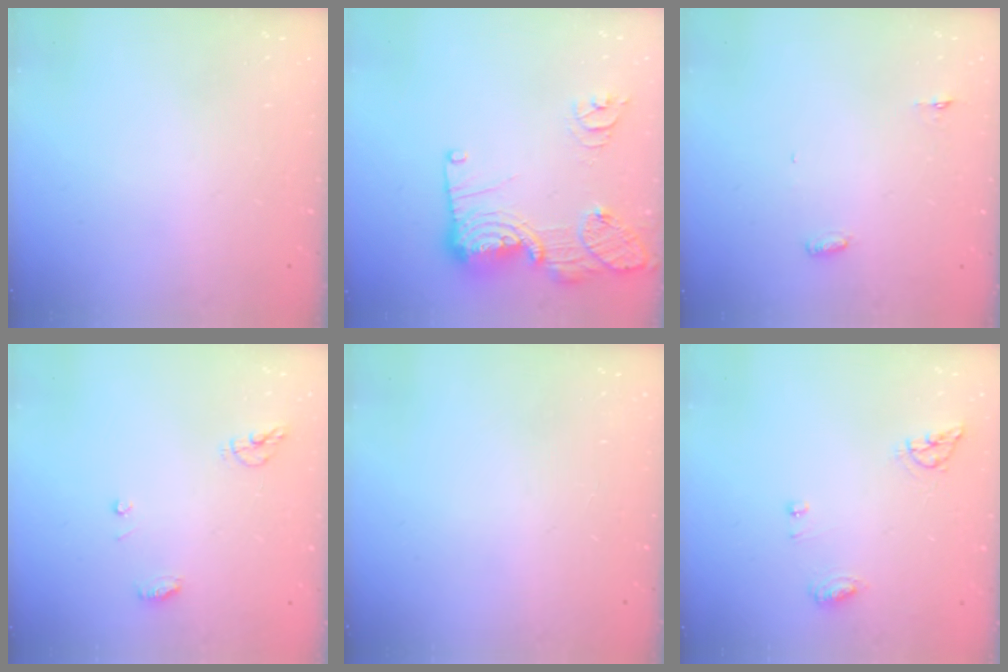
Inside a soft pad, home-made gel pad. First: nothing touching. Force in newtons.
{"total": 18.4, "press": 18.3, "slide": 1.7}
{"total": 3.0, "press": 2.8, "slide": 0.9}
{"total": 6.3, "press": 6.3, "slide": 0.7}
{"total": 0.0}
{"total": 6.6, "press": 6.5, "slide": 0.6}